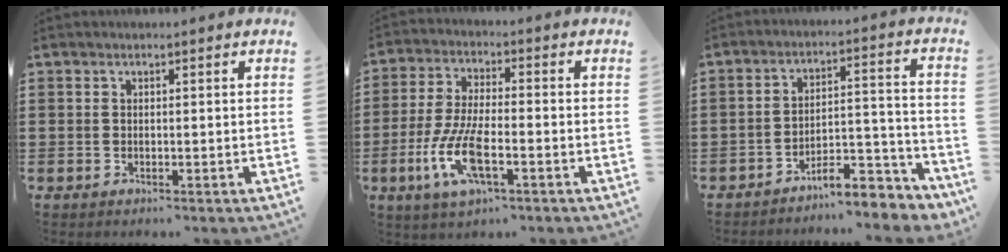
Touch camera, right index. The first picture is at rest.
{"total": 9.3, "force": [-3.5, 2.9, 8.1], "torque": [-0.191, -0.018, -0.070]}
{"total": 7.5, "force": [-6.7, 1.6, 2.8], "torque": [-0.036, 0.021, -0.128]}